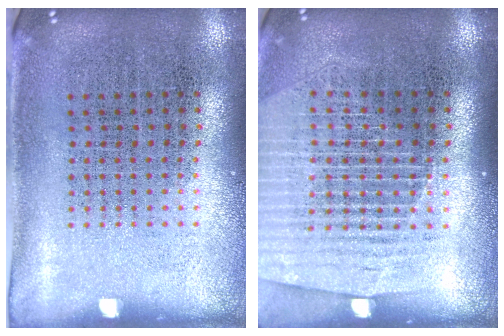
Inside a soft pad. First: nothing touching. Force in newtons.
{"total": 1.5, "press": 1.4, "slide": 0.6}